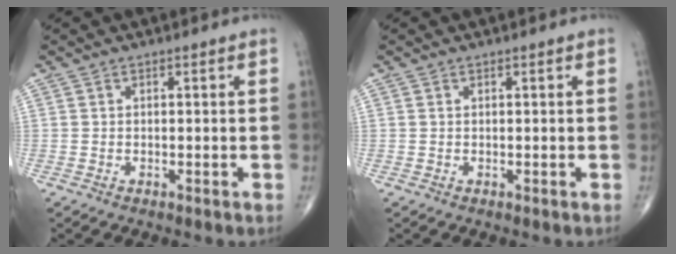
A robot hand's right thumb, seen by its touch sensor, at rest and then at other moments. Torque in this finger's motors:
{"motor_torque": [-0.27, 0.43, 0.08, 0.00, -0.03]}